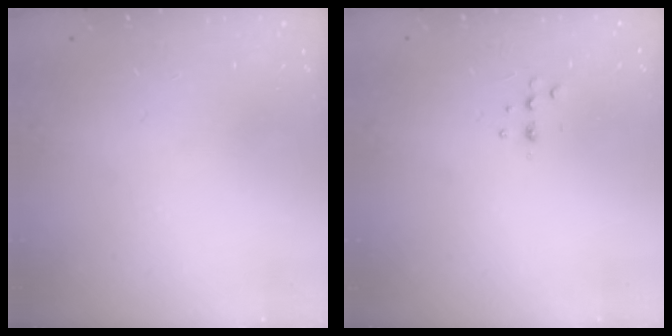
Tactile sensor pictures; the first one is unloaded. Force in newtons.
{"total": 4.1, "press": 3.9, "slide": 1.3}